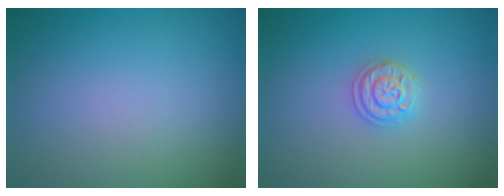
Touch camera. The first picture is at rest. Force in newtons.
{"total": 2.0, "press": 2.0, "slide": 0.3}